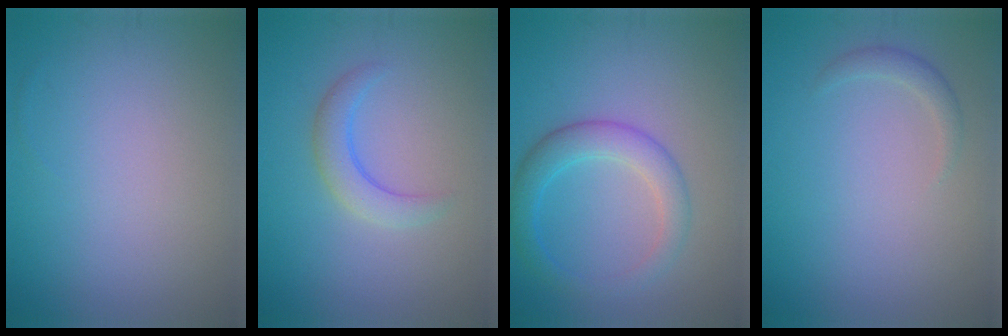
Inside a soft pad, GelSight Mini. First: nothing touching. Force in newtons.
{"total": 2.6, "press": 2.6, "slide": 0.2}
{"total": 2.6, "press": 2.6, "slide": 0.2}
{"total": 1.2, "press": 1.2, "slide": 0.1}